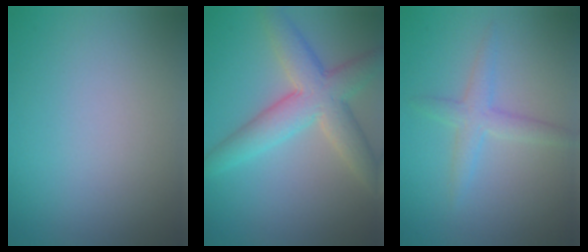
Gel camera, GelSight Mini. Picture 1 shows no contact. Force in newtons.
{"total": 6.2, "press": 6.2, "slide": 0.2}
{"total": 2.3, "press": 2.3, "slide": 0.0}